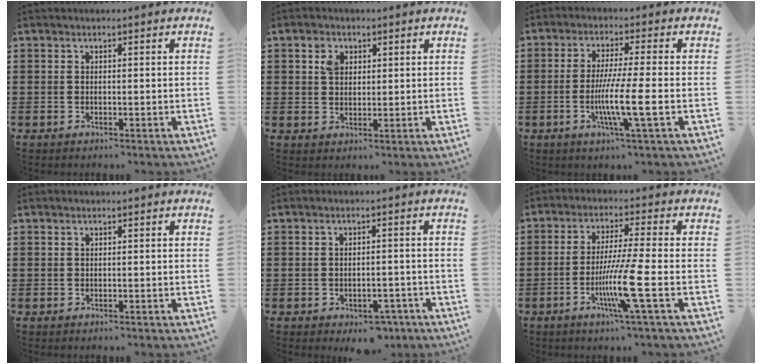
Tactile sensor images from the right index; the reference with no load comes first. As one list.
[{"total": 3.0, "force": [1.3, 2.3, 1.4], "torque": [-0.036, 0.009, 0.024]}, {"total": 8.4, "force": [-2.0, 0.0, 8.2], "torque": [-0.152, -0.017, -0.038]}, {"total": 0.0}, {"total": 2.4, "force": [-1.4, 1.7, 1.1], "torque": [-0.025, 0.004, -0.028]}, {"total": 9.5, "force": [-3.2, -0.5, 8.9], "torque": [-0.177, -0.024, -0.062]}]